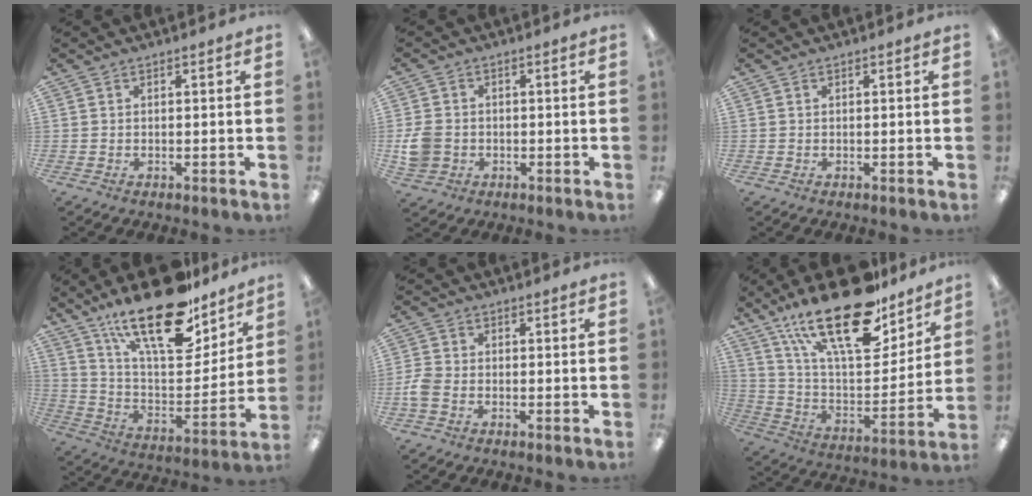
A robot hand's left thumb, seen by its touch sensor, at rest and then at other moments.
{"total": 6.0, "force": [-0.9, 5.2, 2.8], "torque": [-0.054, 0.010, -0.014]}
{"total": 0.0}
{"total": 25.2, "force": [17.7, 9.4, 15.2], "torque": [-0.245, -0.110, 0.302]}
{"total": 3.6, "force": [-1.3, 2.5, 2.3], "torque": [-0.049, 0.003, -0.024]}
{"total": 27.3, "force": [18.1, 10.7, 17.4], "torque": [-0.295, -0.106, 0.308]}